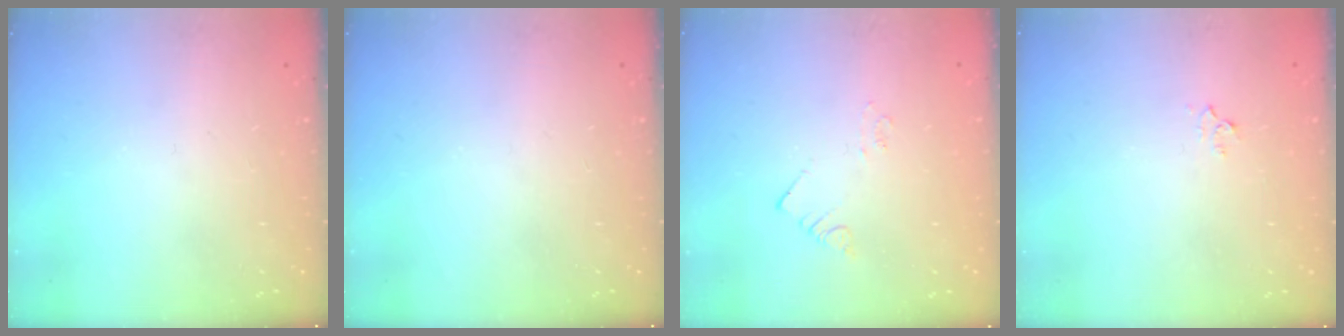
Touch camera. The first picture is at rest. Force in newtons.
{"total": 0.0}
{"total": 2.0, "press": 2.0, "slide": 0.4}
{"total": 3.0, "press": 3.0, "slide": 0.4}